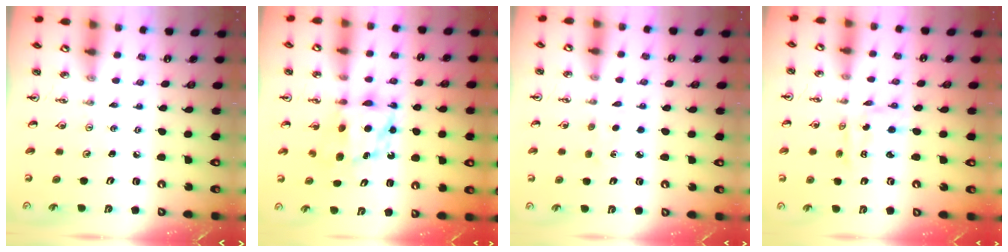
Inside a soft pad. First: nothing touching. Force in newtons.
{"total": 6.9, "press": 6.9, "slide": 0.5}
{"total": 3.8, "press": 3.8, "slide": 0.4}
{"total": 1.9, "press": 1.9, "slide": 0.1}